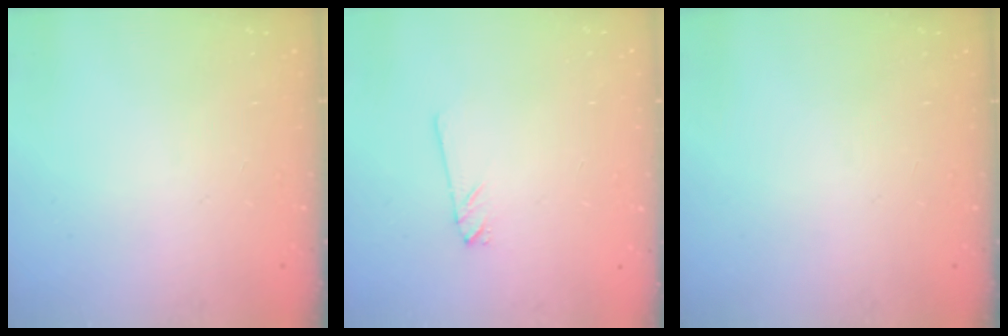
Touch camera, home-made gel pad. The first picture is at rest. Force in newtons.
{"total": 0.8, "press": 0.8, "slide": 0.1}
{"total": 0.0}